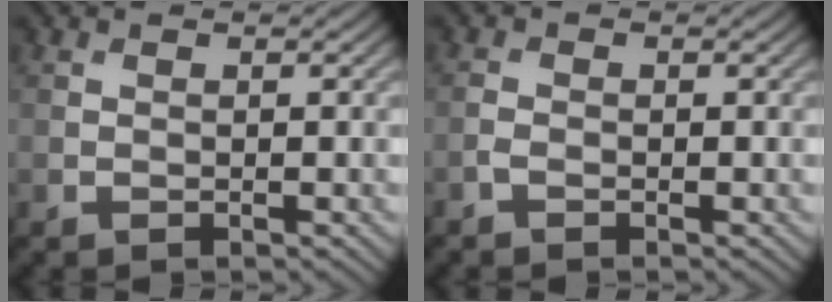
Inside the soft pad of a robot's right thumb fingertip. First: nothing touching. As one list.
[{"total": 1.2, "force": [-0.8, 0.6, 0.6], "torque": [-0.016, 0.001, -0.020]}]